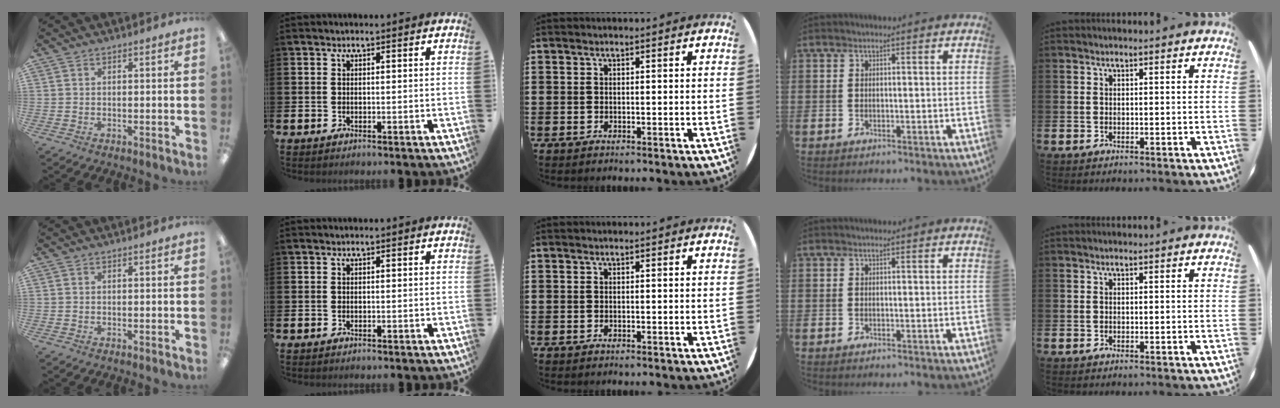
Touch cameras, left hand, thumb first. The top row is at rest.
{}